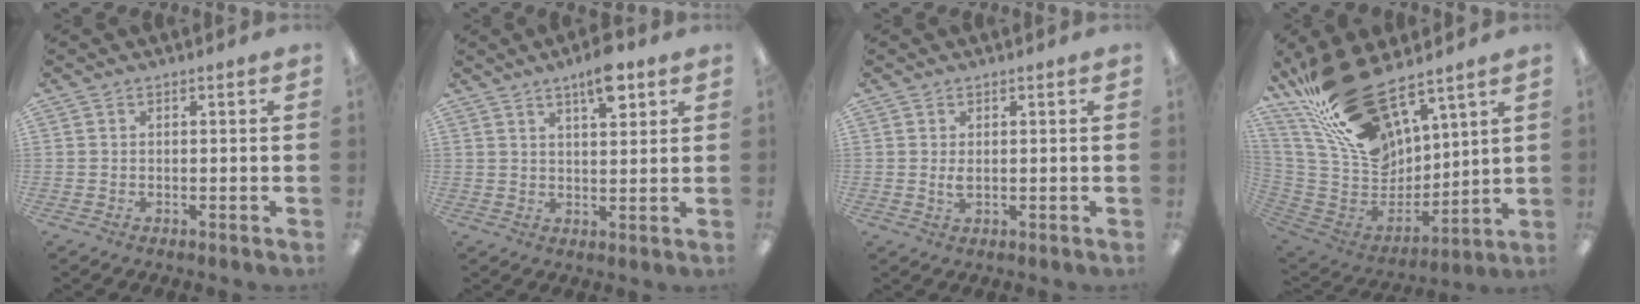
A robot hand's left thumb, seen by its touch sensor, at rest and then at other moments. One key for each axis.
{"total": 7.7, "fx": 5.0, "fy": 2.4, "fz": 5.3, "tx": -0.075, "ty": -0.024, "tz": 0.079}
{"total": 2.3, "fx": 0.4, "fy": 0.9, "fz": 2.0, "tx": -0.048, "ty": 0.000, "tz": 0.003}
{"total": 23.8, "fx": 18.0, "fy": 9.9, "fz": 12.0, "tx": -0.252, "ty": -0.101, "tz": 0.330}